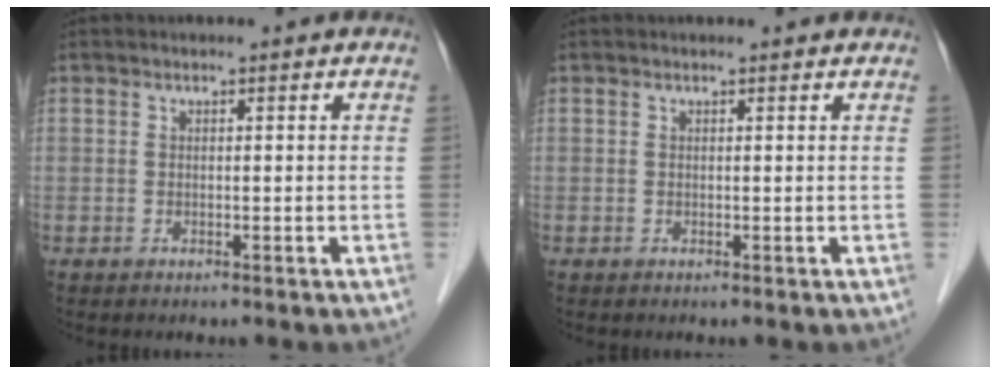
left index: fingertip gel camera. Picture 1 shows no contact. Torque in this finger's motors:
{"motor_torque": [0.12, -0.05, -0.06, 0.00]}